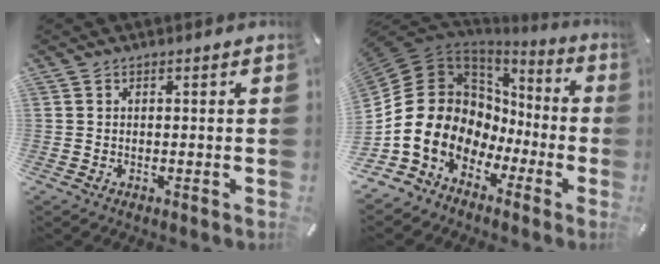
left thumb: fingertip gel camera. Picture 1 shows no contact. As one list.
[{"total": 17.0, "force": [-2.7, 14.6, 8.3], "torque": [-0.183, -0.019, -0.032]}]